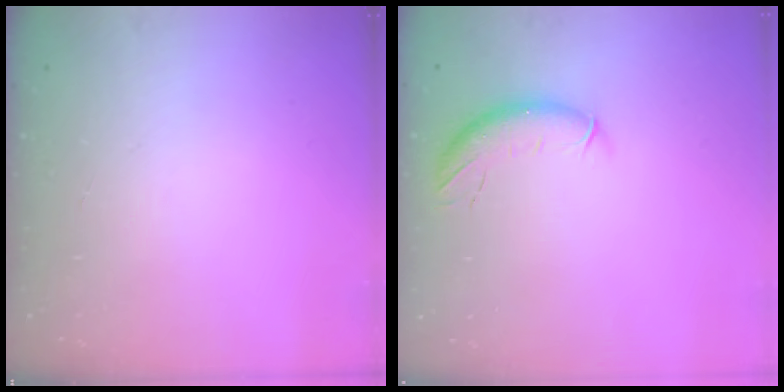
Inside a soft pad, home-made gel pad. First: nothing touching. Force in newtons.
{"total": 8.2, "press": 8.1, "slide": 1.2}